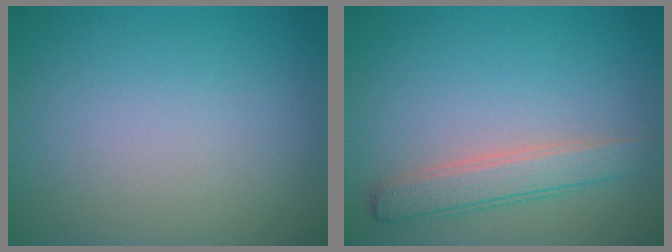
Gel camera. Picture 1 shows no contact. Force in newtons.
{"total": 2.9, "press": 2.9, "slide": 0.2}